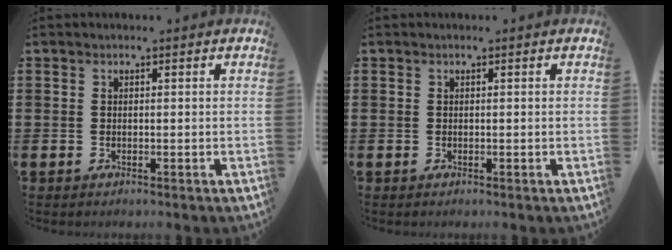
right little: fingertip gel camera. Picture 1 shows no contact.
{"total": 0.0}